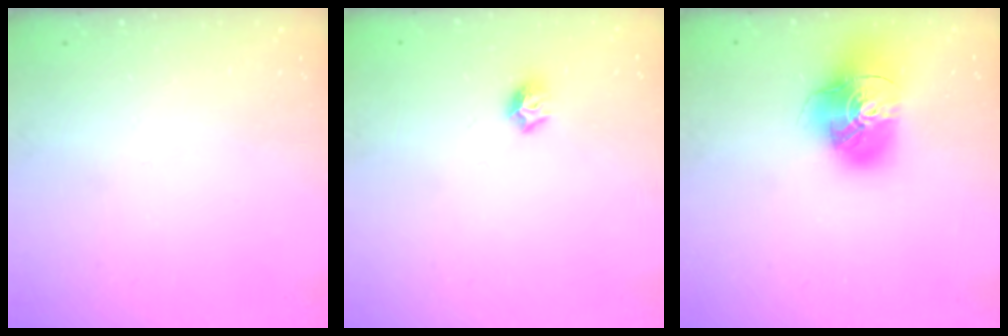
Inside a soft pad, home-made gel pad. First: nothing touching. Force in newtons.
{"total": 6.4, "press": 6.4, "slide": 0.8}
{"total": 16.2, "press": 16.1, "slide": 1.7}